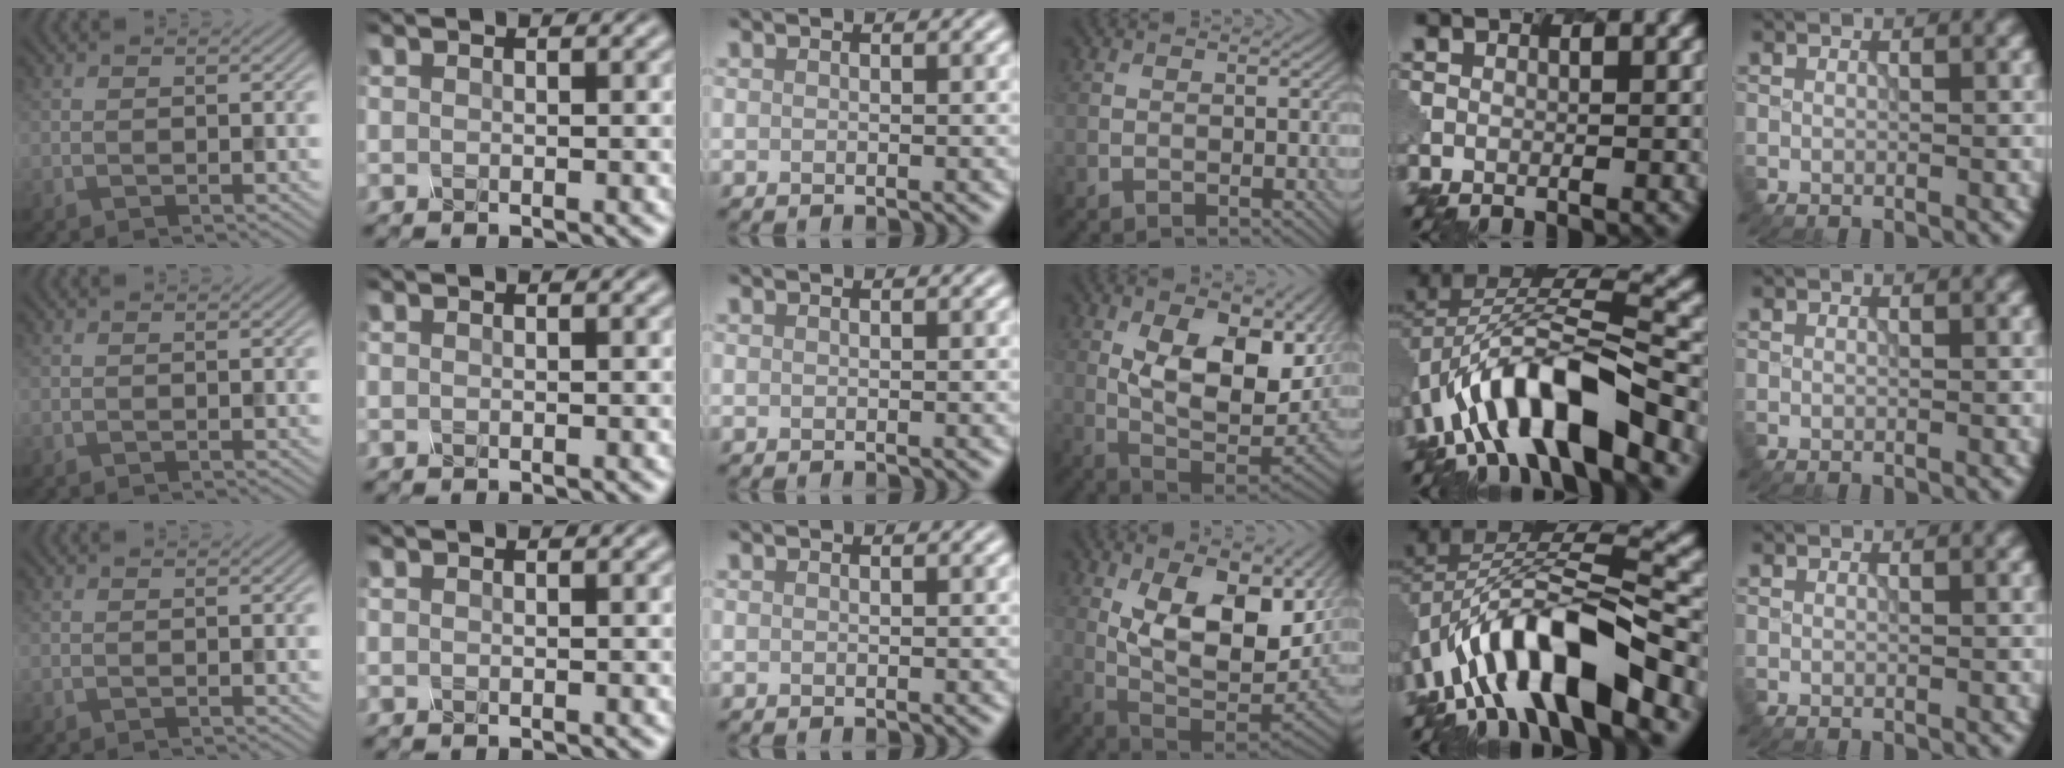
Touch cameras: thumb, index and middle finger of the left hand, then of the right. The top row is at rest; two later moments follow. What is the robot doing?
{"motion": "unscrew", "object": "spray bottle"}